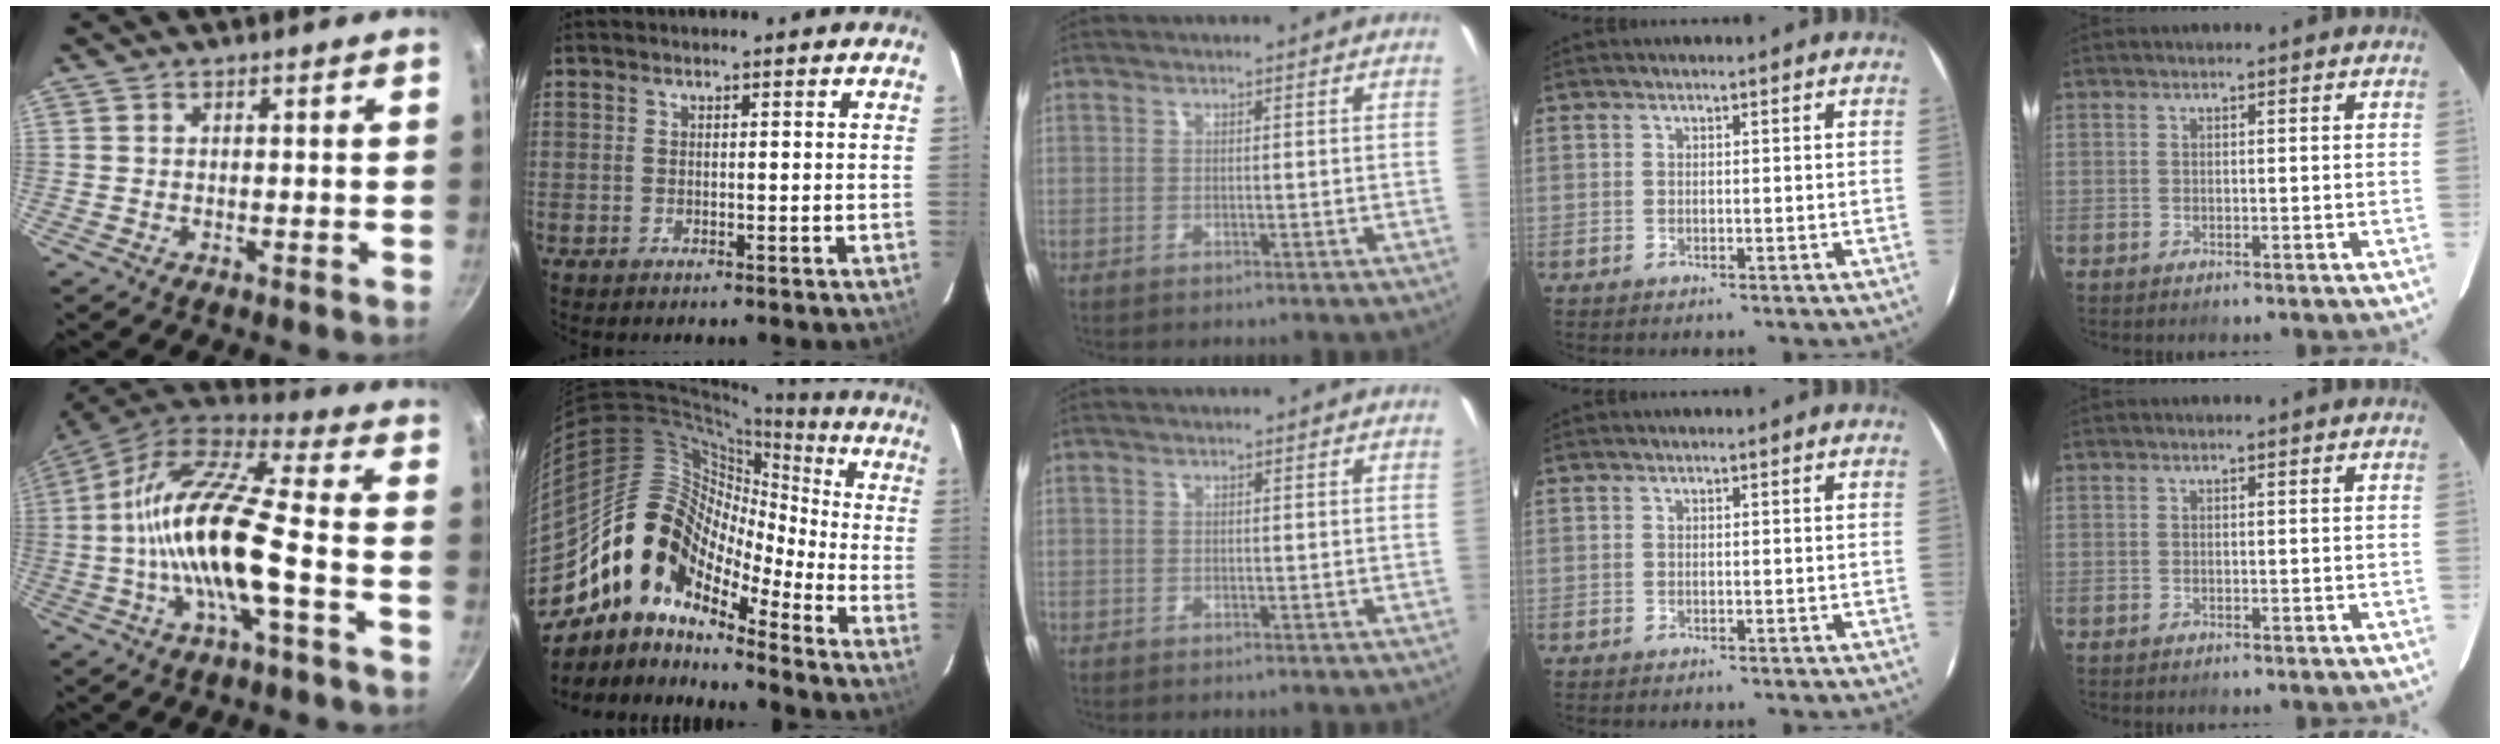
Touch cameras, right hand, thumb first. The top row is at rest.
{"thumb": {"total": 19.5, "force": [-3.9, 5.2, 18.4], "torque": [-0.342, 0.039, -0.089]}, "index": {"total": 15.4, "force": [-9.0, 9.7, 7.7], "torque": [-0.142, 0.017, -0.187]}}